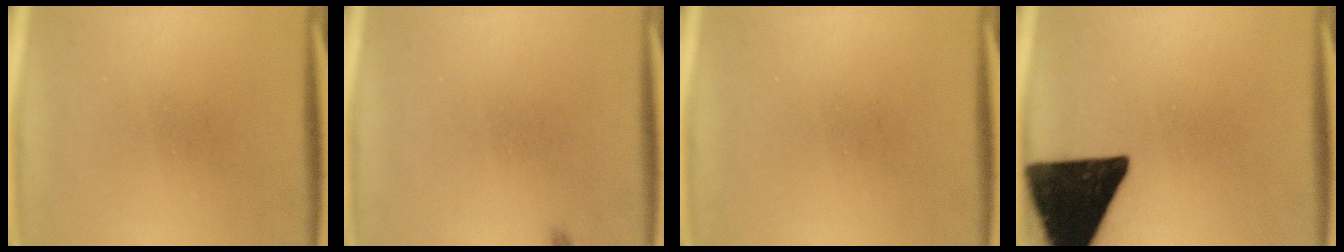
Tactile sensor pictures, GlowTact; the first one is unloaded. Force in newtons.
{"total": 0.5}
{"total": 0.0}
{"total": 17.6}